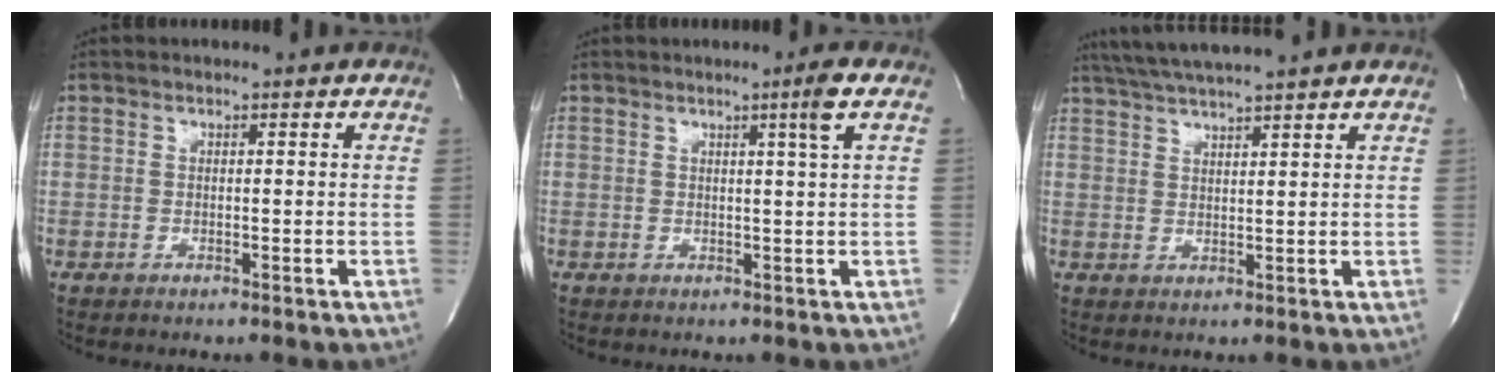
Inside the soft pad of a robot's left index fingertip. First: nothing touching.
{"total": 2.6, "force": [1.1, -1.0, 2.1], "torque": [-0.037, -0.008, 0.023]}
{"total": 9.1, "force": [8.0, -0.8, 4.3], "torque": [-0.078, 0.027, 0.124]}